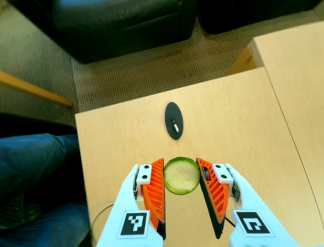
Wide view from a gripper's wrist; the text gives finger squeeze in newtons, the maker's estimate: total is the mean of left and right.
{"total": 7.9, "left": 7.7, "right": 8.0}